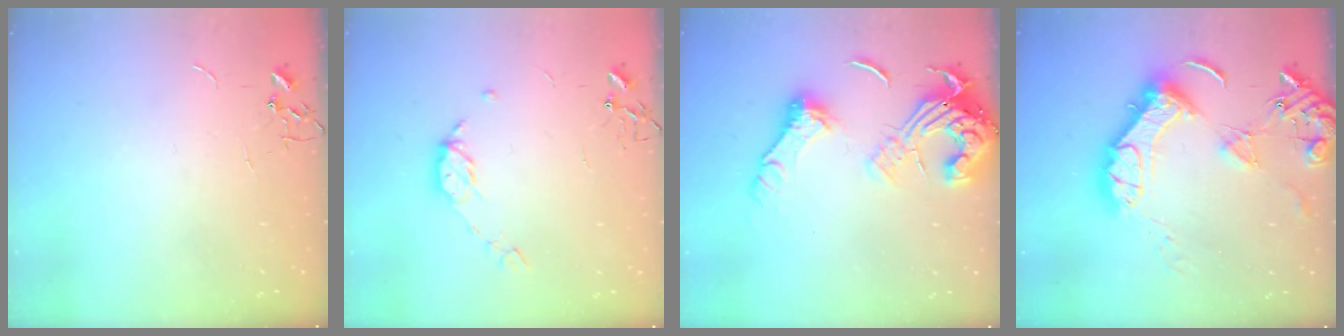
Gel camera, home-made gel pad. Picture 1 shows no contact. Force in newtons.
{"total": 7.8, "press": 7.8, "slide": 0.6}
{"total": 16.7, "press": 16.6, "slide": 1.9}
{"total": 18.3, "press": 18.1, "slide": 2.1}